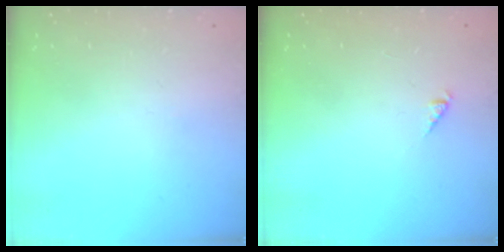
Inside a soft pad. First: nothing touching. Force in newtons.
{"total": 2.7, "press": 2.6, "slide": 0.4}